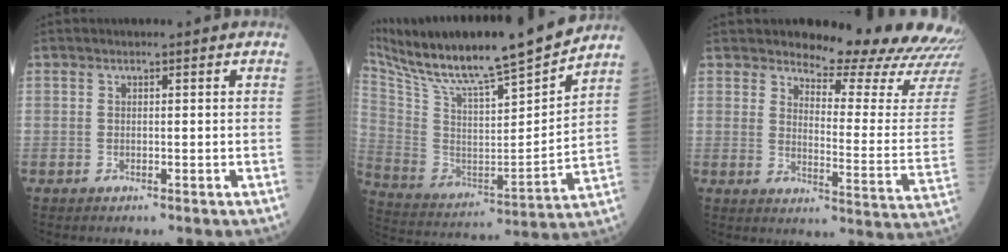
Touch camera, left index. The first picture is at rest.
{"total": 23.6, "force": [20.4, 1.4, 11.8], "torque": [-0.220, -0.026, 0.334]}
{"total": 17.1, "force": [16.3, 0.6, 5.1], "torque": [-0.064, -0.119, 0.178]}